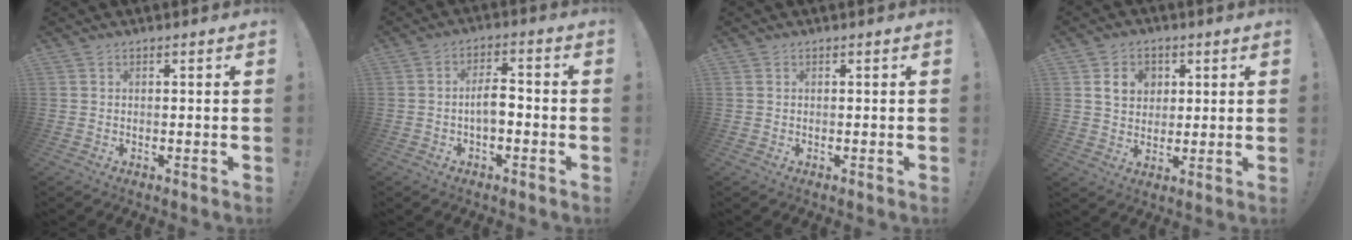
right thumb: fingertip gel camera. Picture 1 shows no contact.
{"total": 6.2, "force": [-1.5, 2.7, 5.4], "torque": [-0.109, 0.010, -0.030]}
{"total": 0.0}
{"total": 8.3, "force": [2.8, 6.9, 3.5], "torque": [-0.053, -0.003, 0.056]}